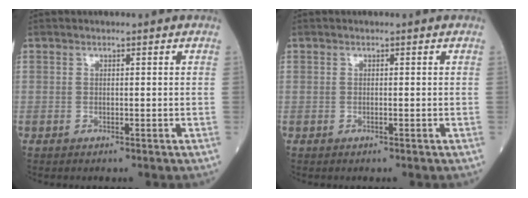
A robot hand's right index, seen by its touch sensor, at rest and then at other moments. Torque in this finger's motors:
{"motor_torque": [0.09, 0.06, 0.05, 0.00]}